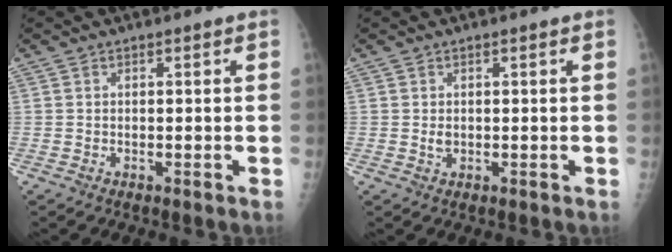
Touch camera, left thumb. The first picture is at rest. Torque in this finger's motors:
{"motor_torque": [0.44, 0.27, 0.12, 0.11, 0.00]}